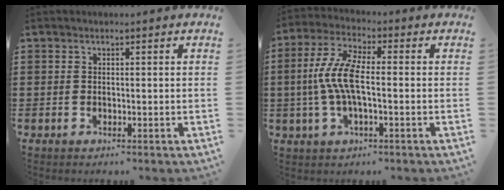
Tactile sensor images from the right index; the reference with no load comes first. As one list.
[{"total": 7.9, "force": [-0.9, 2.4, 7.4], "torque": [-0.174, -0.009, -0.026]}]